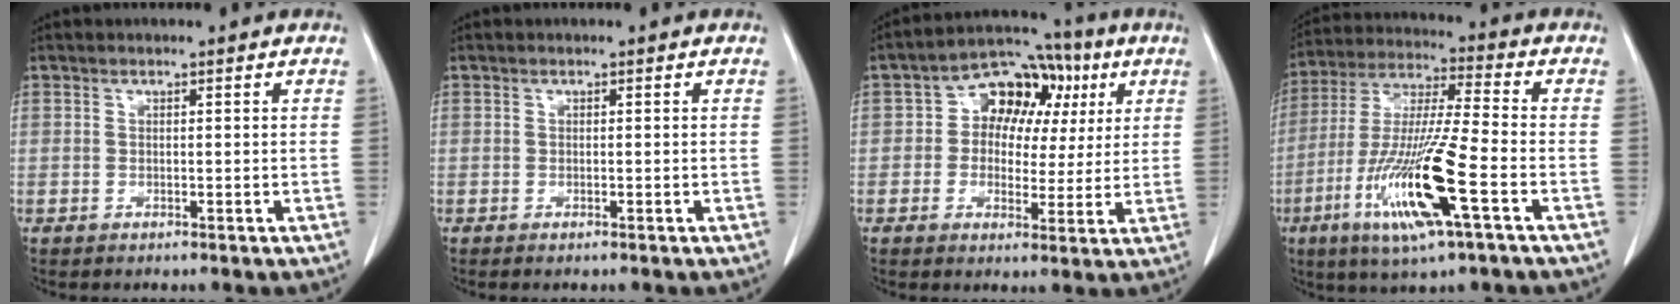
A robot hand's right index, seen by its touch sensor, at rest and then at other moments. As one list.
[{"total": 0.9, "force": [-0.4, 0.3, 0.7], "torque": [-0.018, -0.002, -0.005]}, {"total": 11.8, "force": [2.8, 8.5, 7.6], "torque": [-0.098, 0.048, 0.040]}, {"total": 17.6, "force": [-6.7, 1.2, 16.3], "torque": [-0.340, -0.025, -0.125]}]